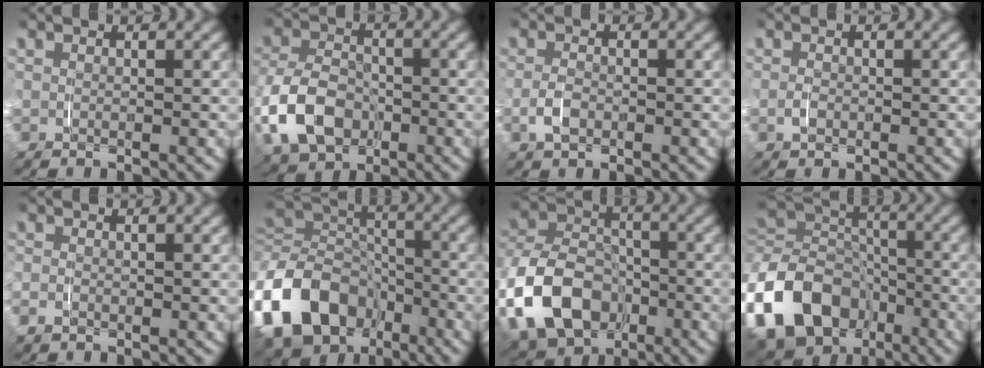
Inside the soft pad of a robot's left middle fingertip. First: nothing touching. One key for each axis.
{"total": 8.1, "fx": -2.0, "fy": 6.2, "fz": 4.9, "tx": -0.112, "ty": -0.014, "tz": -0.030}
{"total": 2.0, "fx": -0.6, "fy": 1.3, "fz": 1.4, "tx": -0.035, "ty": -0.002, "tz": -0.010}
{"total": 0.9, "fx": -0.3, "fy": 0.6, "fz": 0.6, "tx": -0.015, "ty": -0.002, "tz": -0.003}
{"total": 1.1, "fx": -0.5, "fy": 0.7, "fz": 0.6, "tx": -0.019, "ty": -0.005, "tz": -0.010}
{"total": 14.4, "fx": -5.3, "fy": 11.6, "fz": 6.7, "tx": -0.149, "ty": -0.043, "tz": -0.087}
{"total": 12.8, "fx": -4.2, "fy": 10.2, "fz": 6.5, "tx": -0.155, "ty": -0.041, "tz": -0.065}
{"total": 17.6, "fx": -7.0, "fy": 14.6, "fz": 7.0, "tx": -0.163, "ty": -0.050, "tz": -0.120}